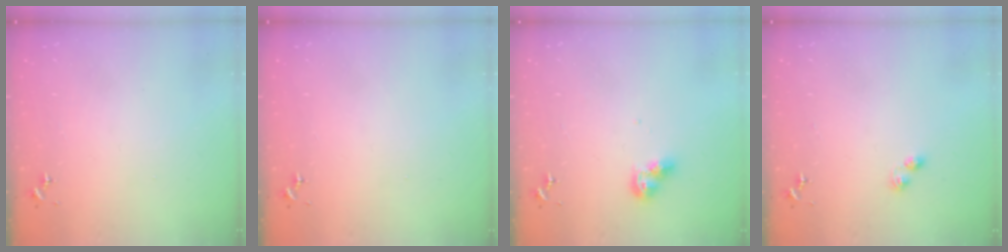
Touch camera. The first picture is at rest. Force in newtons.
{"total": 0.0}
{"total": 9.0, "press": 9.0, "slide": 1.0}
{"total": 3.6, "press": 3.6, "slide": 0.4}